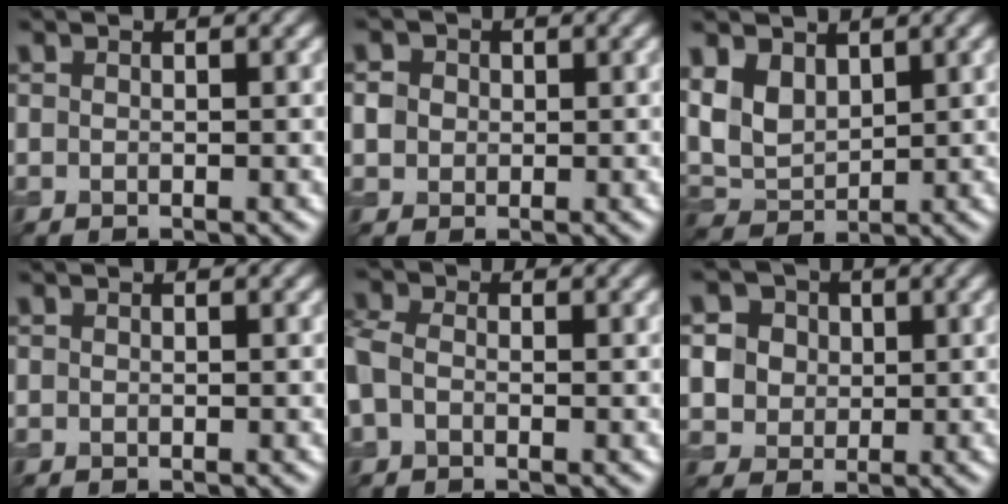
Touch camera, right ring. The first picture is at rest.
{"total": 1.8, "force": [0.2, 1.7, 0.6], "torque": [-0.012, 0.000, 0.006]}
{"total": 4.7, "force": [2.0, 3.2, 2.9], "torque": [-0.069, -0.004, 0.036]}
{"total": 0.0}
{"total": 3.0, "force": [-0.7, 2.2, 1.9], "torque": [-0.056, 0.003, -0.026]}
{"total": 6.6, "force": [2.1, 5.6, 2.7], "torque": [-0.056, 0.025, 0.026]}